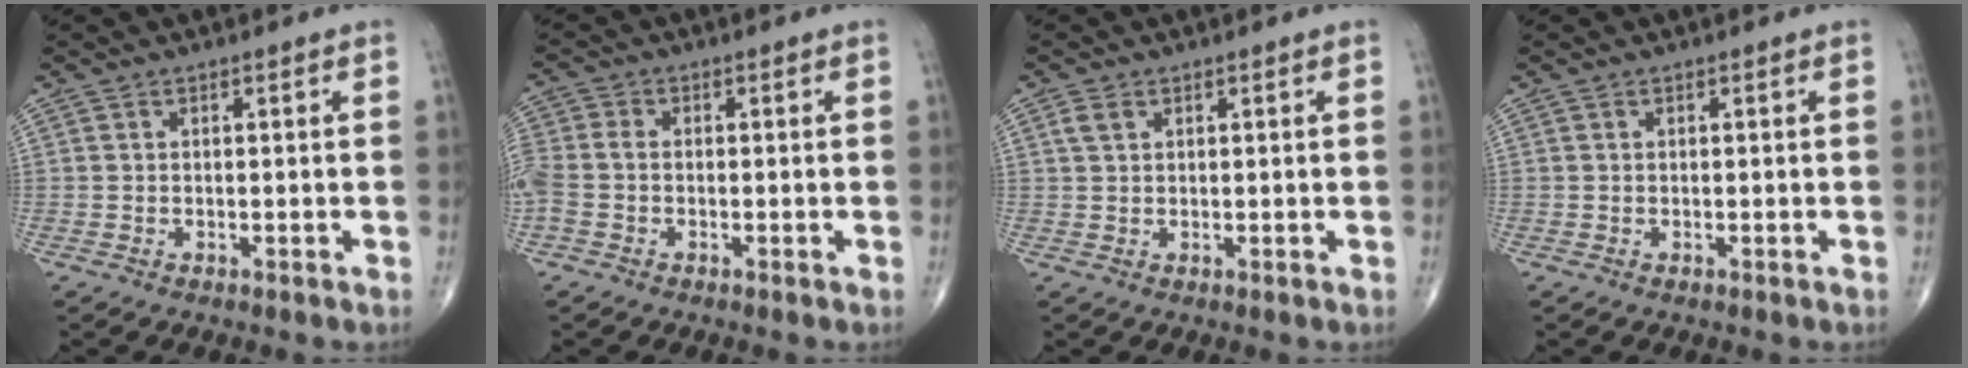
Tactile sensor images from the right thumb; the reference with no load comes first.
{"total": 5.8, "force": [-1.0, 4.1, 4.0], "torque": [-0.109, 0.012, -0.026]}
{"total": 2.0, "force": [1.0, 1.3, 1.2], "torque": [-0.025, 0.004, 0.021]}
{"total": 0.0}